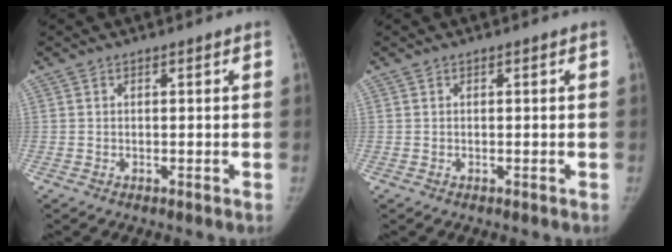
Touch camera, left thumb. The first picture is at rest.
{"total": 0.0}